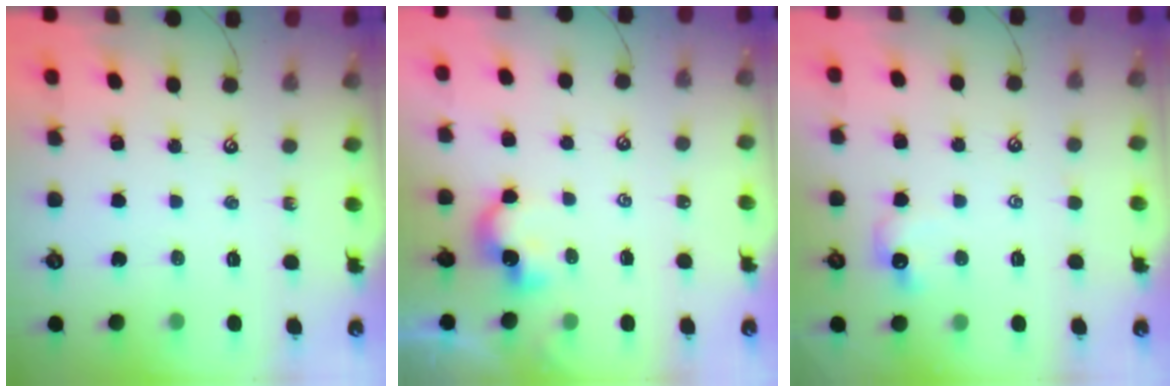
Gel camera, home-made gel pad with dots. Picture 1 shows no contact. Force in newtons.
{"total": 2.4, "press": 2.3, "slide": 0.3}
{"total": 2.2, "press": 2.1, "slide": 0.7}